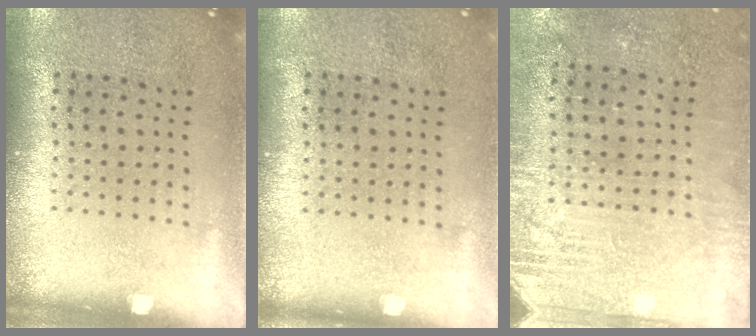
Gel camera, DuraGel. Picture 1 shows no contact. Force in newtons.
{"total": 0.0}
{"total": 2.9, "press": 2.8, "slide": 0.9}